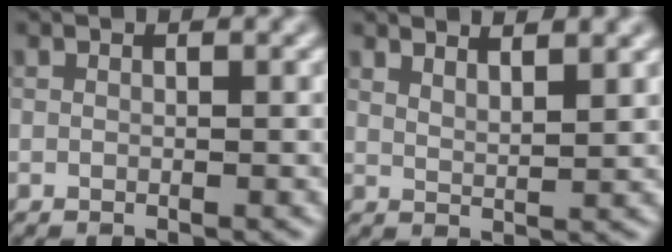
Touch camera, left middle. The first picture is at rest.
{"total": 2.9, "force": [2.4, 0.7, 1.5], "torque": [-0.009, 0.006, 0.030]}